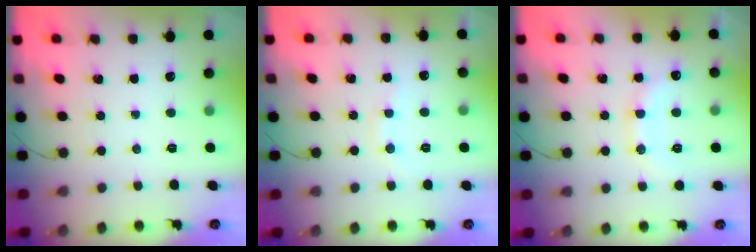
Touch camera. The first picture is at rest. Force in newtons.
{"total": 6.4, "press": 6.3, "slide": 1.3}
{"total": 12.6, "press": 12.6, "slide": 1.0}